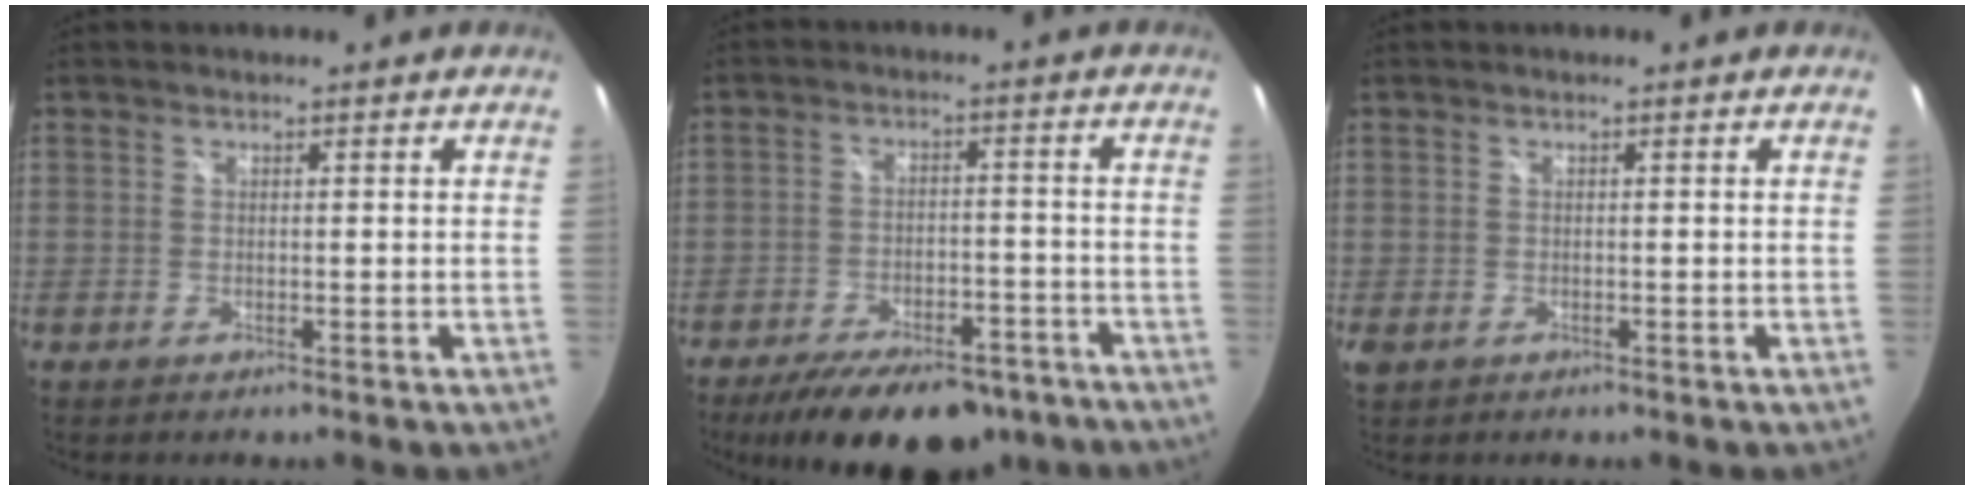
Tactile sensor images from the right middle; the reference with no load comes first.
{"total": 17.7, "force": [-13.4, 7.1, 9.2], "torque": [-0.177, -0.020, -0.183]}
{"total": 2.0, "force": [-0.7, 1.4, 1.2], "torque": [-0.026, -0.006, -0.010]}